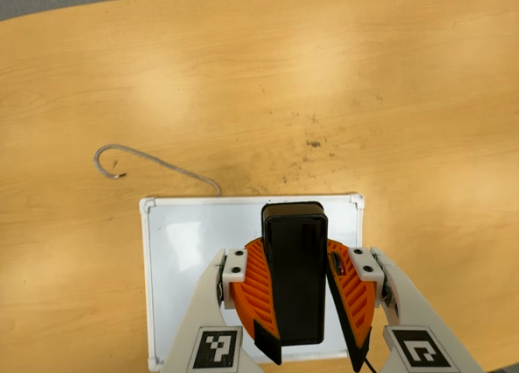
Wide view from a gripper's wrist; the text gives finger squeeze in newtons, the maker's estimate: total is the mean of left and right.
{"total": 11.2, "left": 11.5, "right": 10.9}